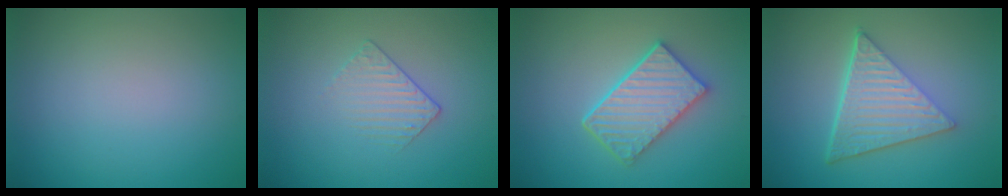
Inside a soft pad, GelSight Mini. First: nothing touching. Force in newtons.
{"total": 1.4, "press": 0.9, "slide": 1.1}
{"total": 4.8, "press": 4.2, "slide": 2.5}
{"total": 6.7, "press": 4.5, "slide": 4.9}